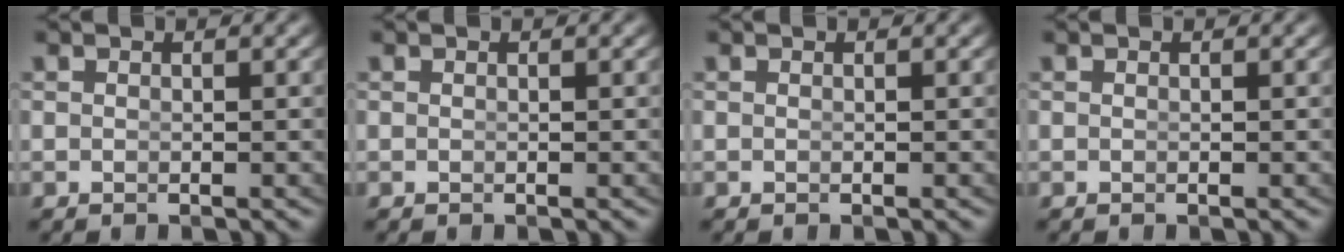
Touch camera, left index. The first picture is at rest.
{"total": 0.0}
{"total": 0.0}
{"total": 0.0}